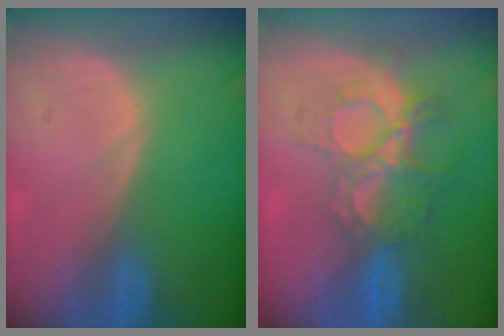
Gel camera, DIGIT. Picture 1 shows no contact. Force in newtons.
{"total": 9.3, "press": 7.8, "slide": 5.0}